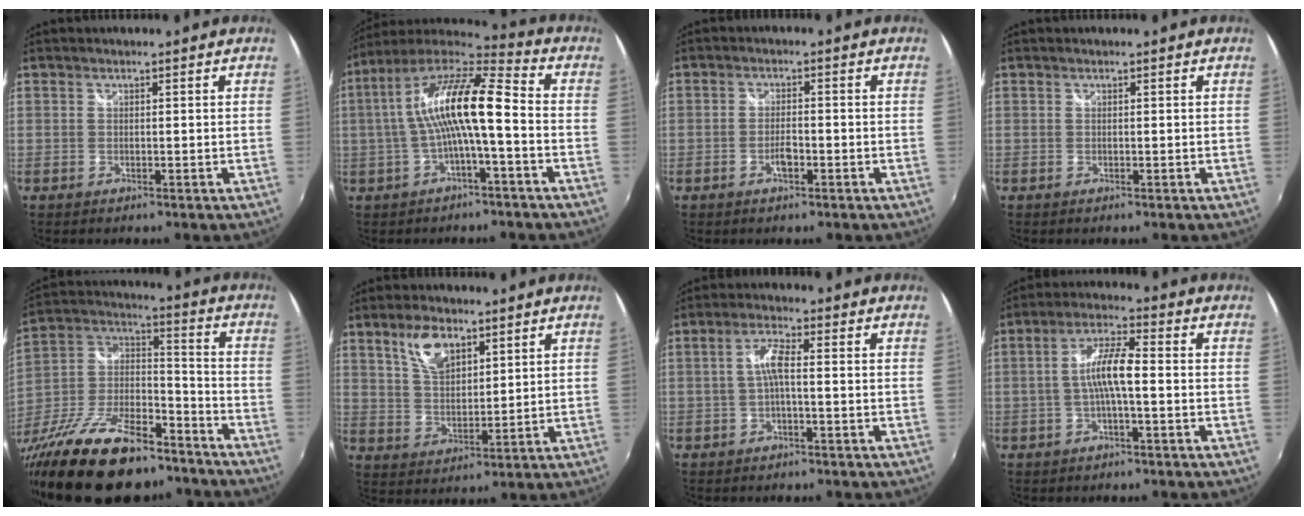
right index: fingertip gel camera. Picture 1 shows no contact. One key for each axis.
{"total": 14.4, "fx": -0.8, "fy": 2.5, "fz": 14.1, "tx": -0.261, "ty": 0.019, "tz": -0.017}
{"total": 3.0, "fx": -1.4, "fy": 1.2, "fz": 2.4, "tx": -0.050, "ty": 0.000, "tz": -0.027}
{"total": 0.0}
{"total": 28.6, "fx": -20.0, "fy": 10.9, "fz": 17.3, "tx": -0.344, "ty": -0.018, "tz": -0.317}
{"total": 7.9, "fx": 4.6, "fy": 3.8, "fz": 5.2, "tx": -0.096, "ty": 0.011, "tz": 0.090}
{"total": 3.8, "fx": -0.7, "fy": 0.5, "fz": 3.7, "tx": -0.076, "ty": 0.009, "tz": -0.013}
{"total": 7.0, "fx": -1.1, "fy": 1.1, "fz": 6.9, "tx": -0.140, "ty": 0.011, "tz": -0.019}